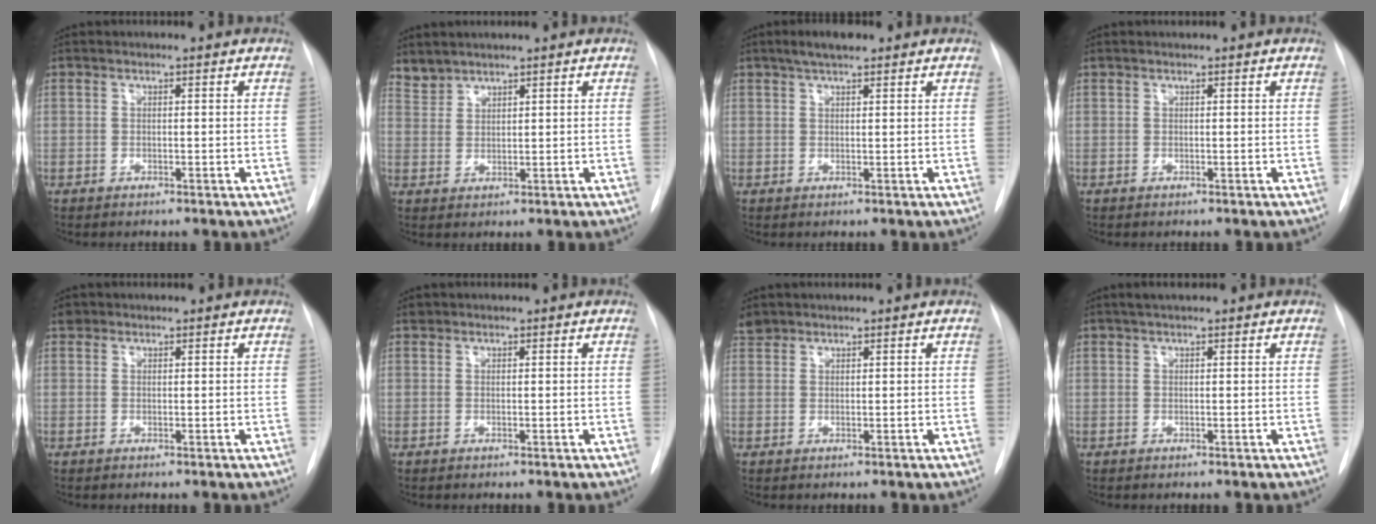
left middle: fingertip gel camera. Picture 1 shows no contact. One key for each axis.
{"total": 2.6, "fx": 2.5, "fy": 0.6, "fz": -0.3, "tx": 0.005, "ty": 0.010, "tz": 0.053}
{"total": 3.6, "fx": 2.6, "fy": 1.0, "fz": 2.3, "tx": -0.045, "ty": 0.010, "tz": 0.043}
{"total": 0.0}
{"total": 1.1, "fx": 0.7, "fy": 0.8, "fz": 0.0, "tx": 0.003, "ty": 0.011, "tz": 0.009}
{"total": 0.6, "fx": 0.4, "fy": 0.3, "fz": -0.1, "tx": -0.003, "ty": 0.008, "tz": 0.006}
{"total": 1.9, "fx": 1.7, "fy": 0.8, "fz": -0.1, "tx": 0.000, "ty": 0.010, "tz": 0.032}
{"total": 2.0, "fx": 1.6, "fy": 0.4, "fz": 1.1, "tx": -0.020, "ty": 0.013, "tz": 0.025}